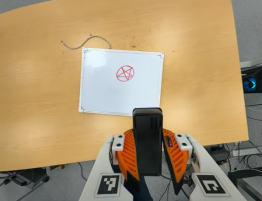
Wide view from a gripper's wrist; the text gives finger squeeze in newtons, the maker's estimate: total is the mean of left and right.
{"total": 9.3, "left": 7.6, "right": 11.0}